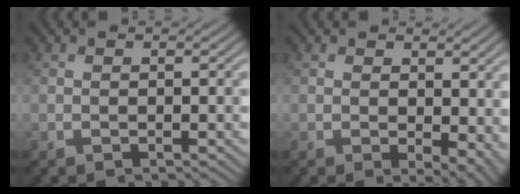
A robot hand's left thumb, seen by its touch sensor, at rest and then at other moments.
{"total": 4.9, "force": [0.3, 2.5, 4.2], "torque": [-0.053, -0.010, 0.012]}